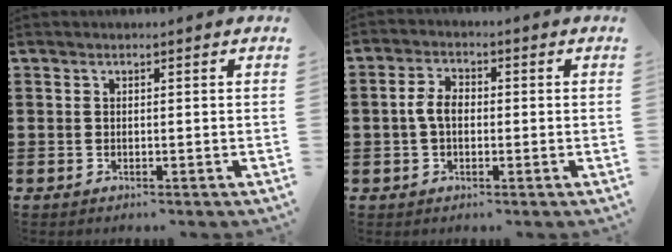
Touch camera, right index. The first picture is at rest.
{"total": 4.0, "force": [-0.4, 2.3, 3.2], "torque": [-0.083, -0.002, -0.015]}